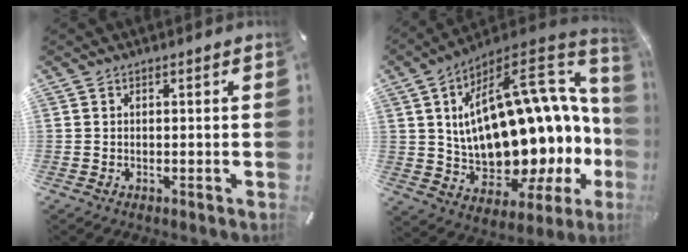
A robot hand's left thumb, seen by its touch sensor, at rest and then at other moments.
{"total": 23.9, "force": [3.1, 12.0, 20.5], "torque": [-0.306, -0.049, 0.063]}